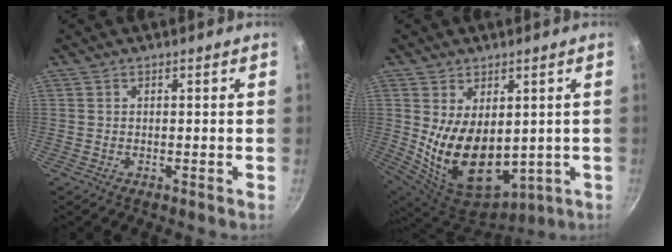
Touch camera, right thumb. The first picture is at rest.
{"total": 16.3, "force": [0.8, 10.4, 12.5], "torque": [-0.206, -0.036, 0.048]}